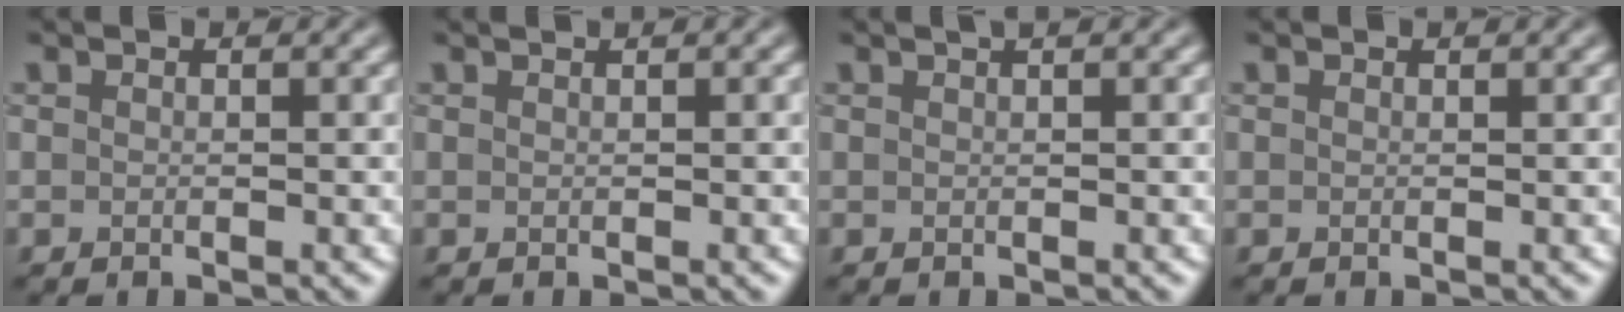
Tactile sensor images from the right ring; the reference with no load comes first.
{"total": 0.7, "force": [0.5, 0.2, 0.5], "torque": [-0.009, 0.002, 0.004]}
{"total": 1.1, "force": [0.7, 0.3, 0.8], "torque": [-0.008, 0.003, 0.005]}
{"total": 0.0}